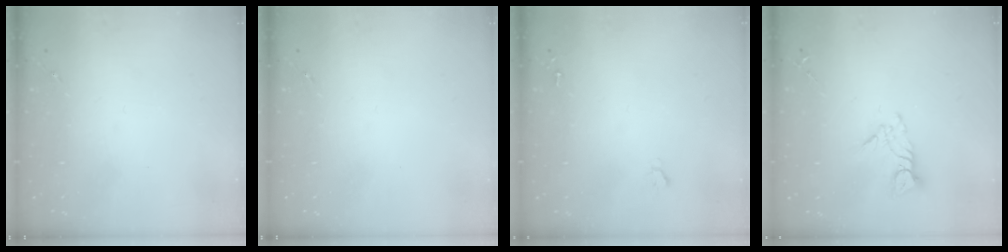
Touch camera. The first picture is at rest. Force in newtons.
{"total": 0.0}
{"total": 1.6, "press": 1.6, "slide": 0.2}
{"total": 8.4, "press": 8.4, "slide": 0.9}